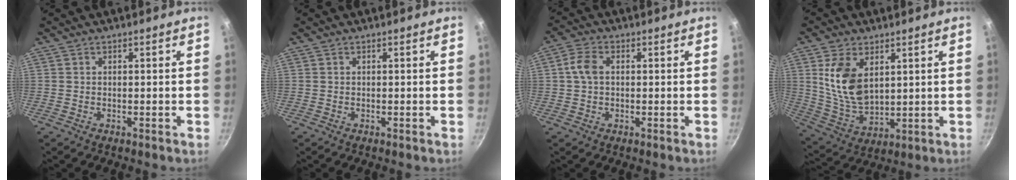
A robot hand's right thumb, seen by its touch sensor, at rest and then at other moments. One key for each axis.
{"total": 0.0}
{"total": 4.4, "fx": 0.5, "fy": 3.1, "fz": 3.2, "tx": -0.063, "ty": 0.013, "tz": 0.002}
{"total": 12.5, "fx": 3.8, "fy": 7.6, "fz": 9.2, "tx": -0.164, "ty": -0.029, "tz": 0.085}